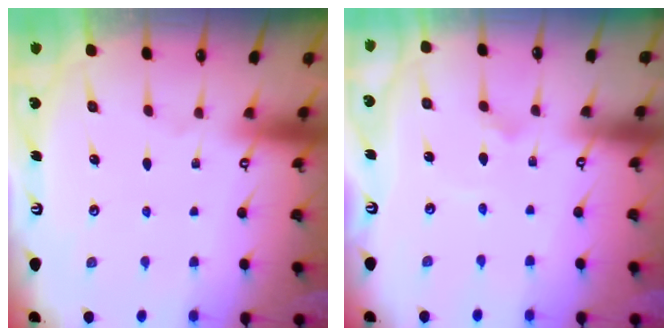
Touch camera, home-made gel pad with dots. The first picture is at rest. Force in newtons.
{"total": 1.5, "press": 1.5, "slide": 0.0}